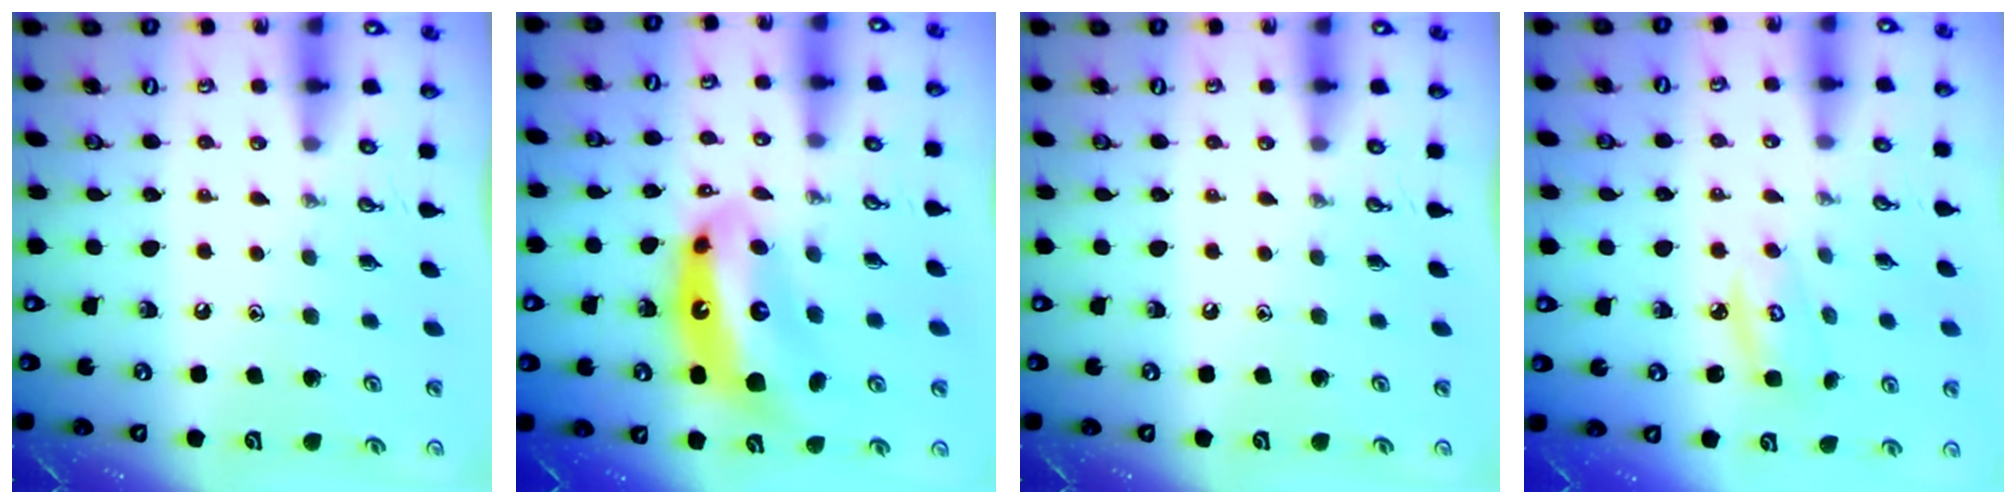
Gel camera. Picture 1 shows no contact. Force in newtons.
{"total": 13.8, "press": 13.7, "slide": 1.3}
{"total": 0.0}
{"total": 3.7, "press": 3.7, "slide": 0.4}